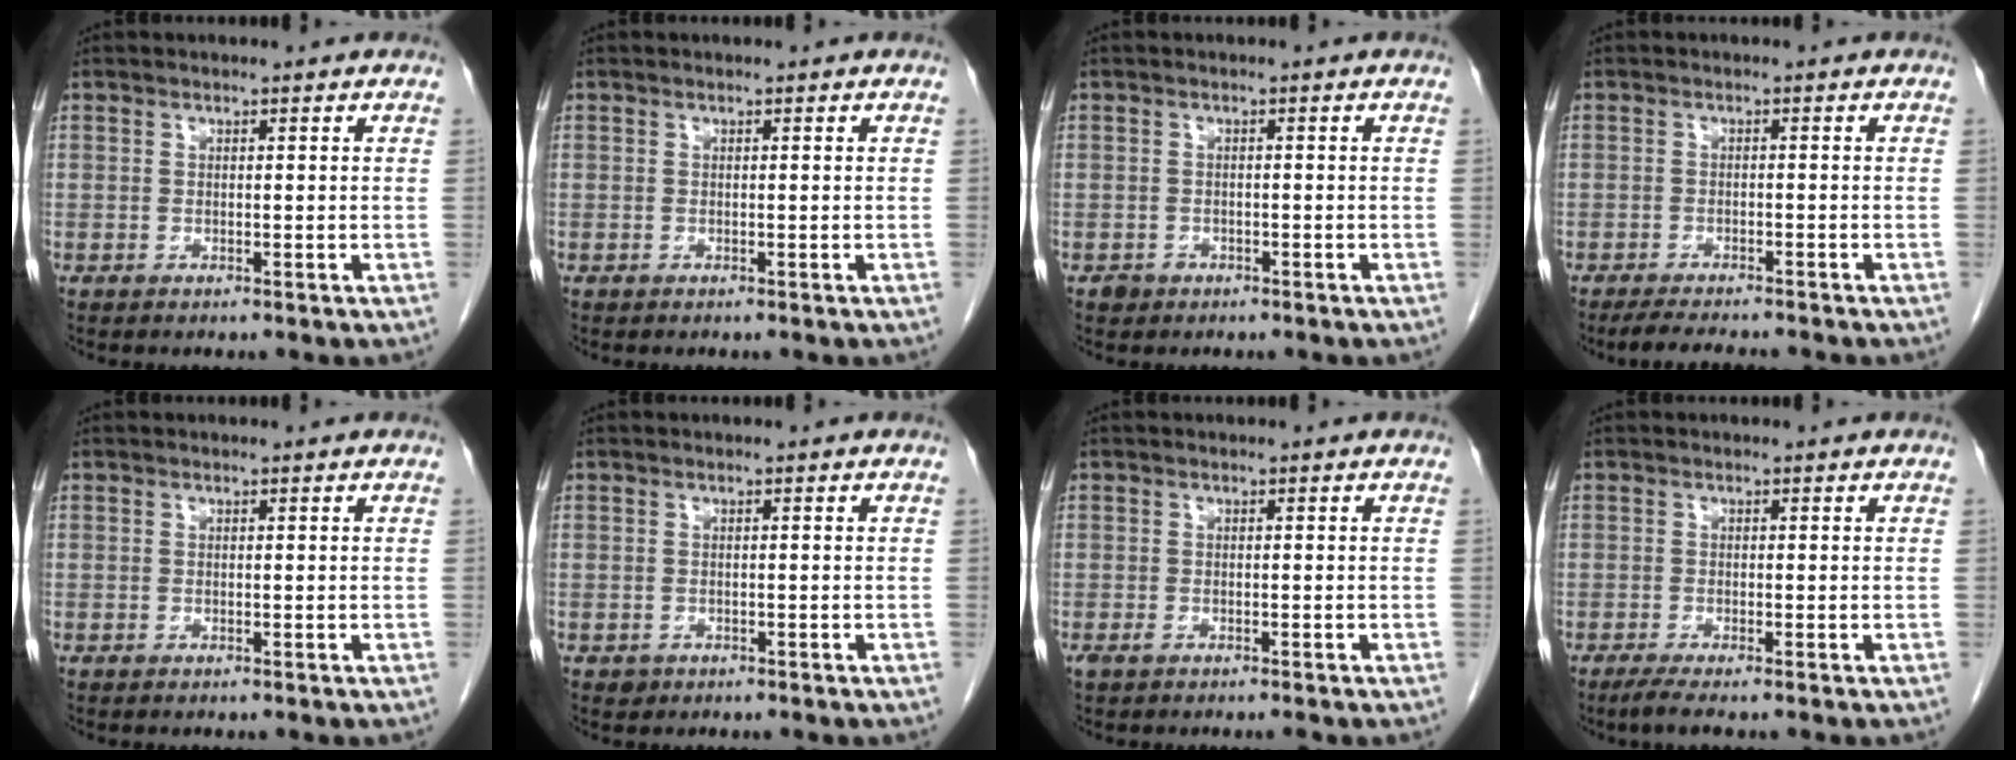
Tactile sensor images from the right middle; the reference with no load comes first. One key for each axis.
{"total": 0.0}
{"total": 1.4, "fx": -0.8, "fy": 1.1, "fz": 0.1, "tx": -0.002, "ty": 0.004, "tz": -0.011}
{"total": 5.8, "fx": -5.2, "fy": 0.6, "fz": 2.4, "tx": -0.037, "ty": -0.015, "tz": -0.083}
{"total": 0.0}
{"total": 0.9, "fx": -0.4, "fy": 0.7, "fz": 0.1, "tx": -0.004, "ty": 0.003, "tz": -0.004}
{"total": 1.5, "fx": -1.1, "fy": 0.4, "fz": 1.0, "tx": -0.018, "ty": -0.004, "tz": -0.016}
{"total": 2.3, "fx": -1.7, "fy": -0.1, "fz": 1.5, "tx": -0.037, "ty": -0.008, "tz": -0.035}